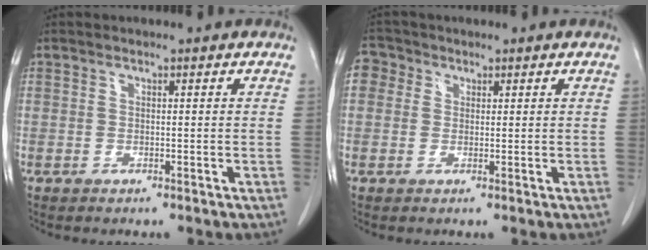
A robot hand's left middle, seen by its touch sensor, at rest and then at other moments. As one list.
[{"total": 3.0, "force": [1.0, 2.7, 0.8], "torque": [-0.012, 0.012, 0.013]}]